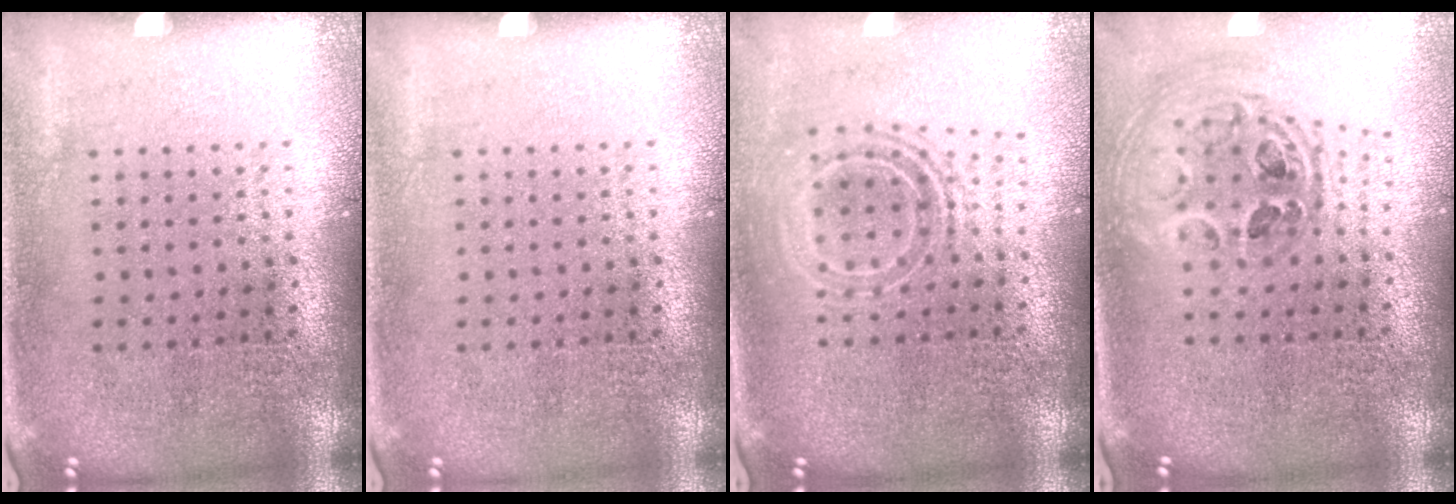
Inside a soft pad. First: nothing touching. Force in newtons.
{"total": 0.0}
{"total": 1.6, "press": 1.3, "slide": 0.9}
{"total": 1.0, "press": 1.0, "slide": 0.3}